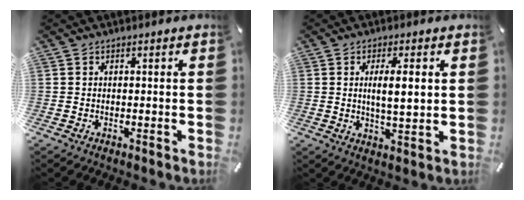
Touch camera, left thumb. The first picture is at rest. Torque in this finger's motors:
{"motor_torque": [0.94, 0.84, 0.46, 0.28, 0.14]}